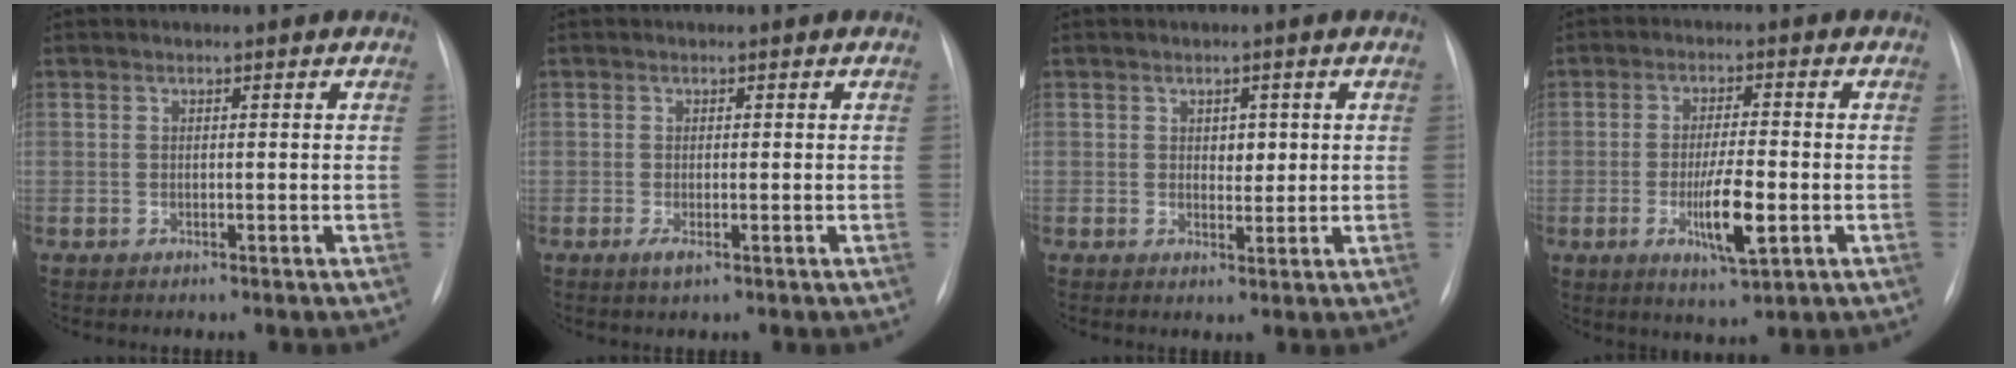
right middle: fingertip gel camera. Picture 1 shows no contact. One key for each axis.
{"total": 1.4, "fx": -0.6, "fy": 0.4, "fz": 1.2, "tx": -0.022, "ty": -0.003, "tz": -0.009}
{"total": 2.4, "fx": 0.6, "fy": 1.6, "fz": 1.7, "tx": -0.018, "ty": -0.001, "tz": 0.009}
{"total": 7.2, "fx": -1.9, "fy": 1.2, "fz": 6.9, "tx": -0.127, "ty": -0.013, "tz": -0.032}